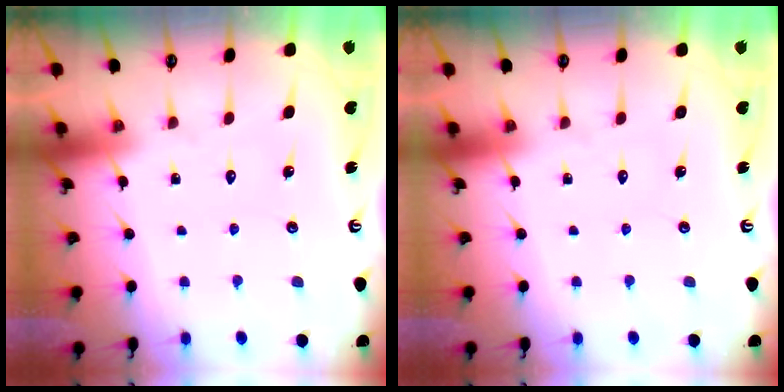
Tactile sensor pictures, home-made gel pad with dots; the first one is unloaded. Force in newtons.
{"total": 0.0}